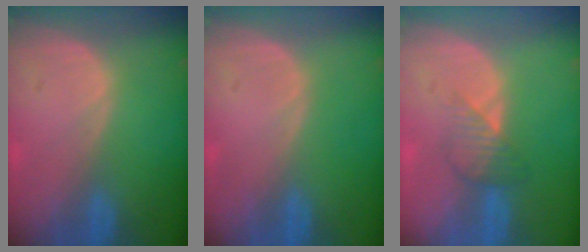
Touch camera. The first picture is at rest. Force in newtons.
{"total": 0.0}
{"total": 3.3, "press": 3.1, "slide": 1.0}